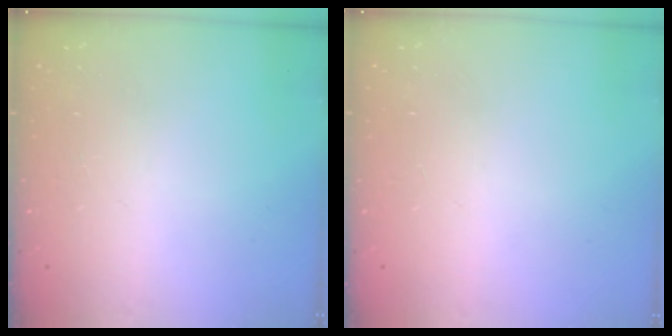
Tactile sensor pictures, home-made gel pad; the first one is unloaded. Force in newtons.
{"total": 0.9, "press": 0.9, "slide": 0.0}